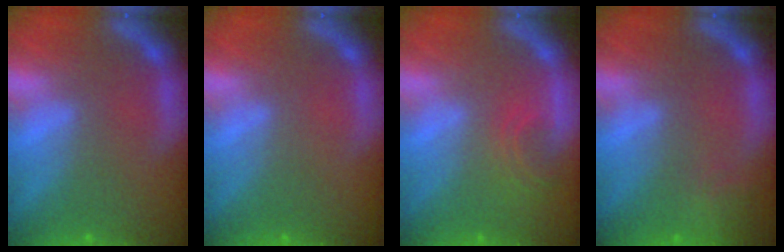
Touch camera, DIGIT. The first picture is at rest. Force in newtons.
{"total": 0.0}
{"total": 2.4}
{"total": 2.9}